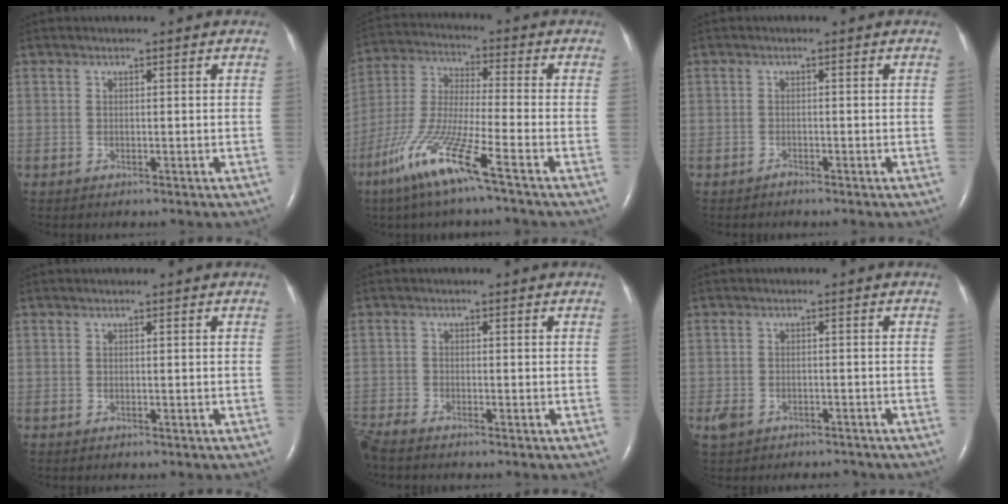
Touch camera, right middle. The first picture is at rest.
{"total": 12.7, "force": [-7.4, -0.3, 10.4], "torque": [-0.226, -0.029, -0.153]}
{"total": 0.5, "force": [-0.5, 0.1, 0.0], "torque": [-0.006, -0.002, -0.011]}
{"total": 0.0}
{"total": 2.7, "force": [-2.5, -0.1, 0.8], "torque": [-0.023, -0.011, -0.052]}
{"total": 4.8, "force": [-3.6, 2.6, 1.8], "torque": [-0.040, 0.003, -0.053]}